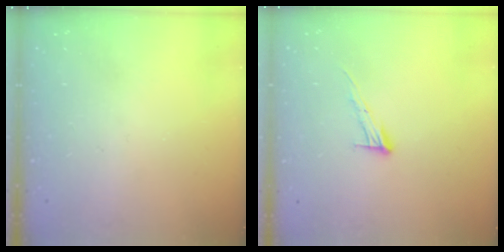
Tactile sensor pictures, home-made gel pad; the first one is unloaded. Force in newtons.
{"total": 8.4, "press": 8.4, "slide": 0.4}